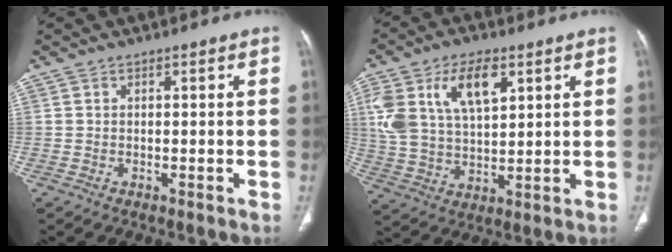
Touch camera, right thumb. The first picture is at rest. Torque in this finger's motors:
{"motor_torque": [0.79, 3.10, 1.53, 1.03, 0.13]}